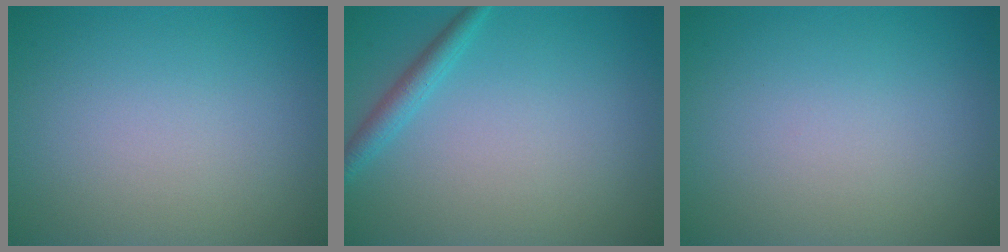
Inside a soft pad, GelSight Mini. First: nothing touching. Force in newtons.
{"total": 1.8, "press": 1.8, "slide": 0.1}
{"total": 0.0}